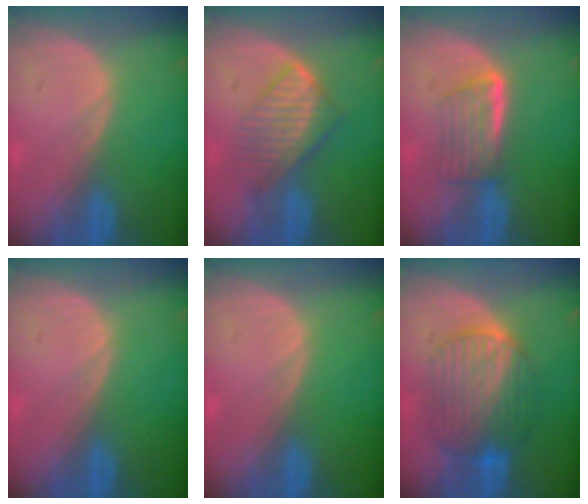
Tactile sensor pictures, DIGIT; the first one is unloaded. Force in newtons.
{"total": 6.5, "press": 6.3, "slide": 1.7}
{"total": 5.9, "press": 5.0, "slide": 3.1}
{"total": 0.0}
{"total": 0.0}
{"total": 8.9, "press": 8.9, "slide": 0.5}